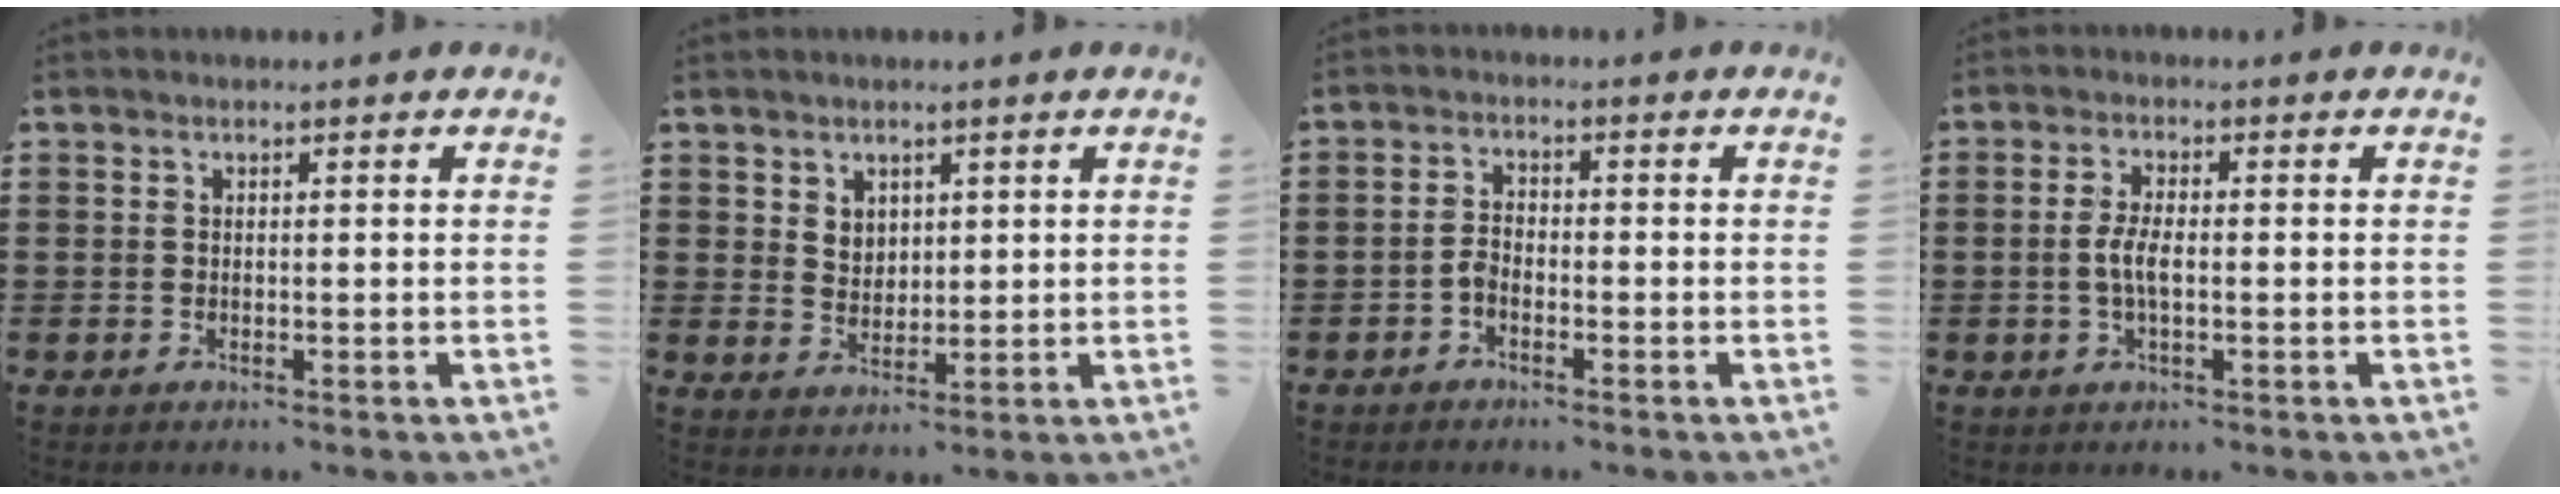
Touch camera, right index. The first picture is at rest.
{"total": 3.2, "force": [2.1, 2.4, 0.4], "torque": [-0.017, 0.008, 0.040]}
{"total": 2.1, "force": [-1.3, 0.9, 1.4], "torque": [-0.038, 0.000, -0.028]}
{"total": 3.7, "force": [-0.6, 1.1, 3.5], "torque": [-0.078, -0.003, -0.016]}